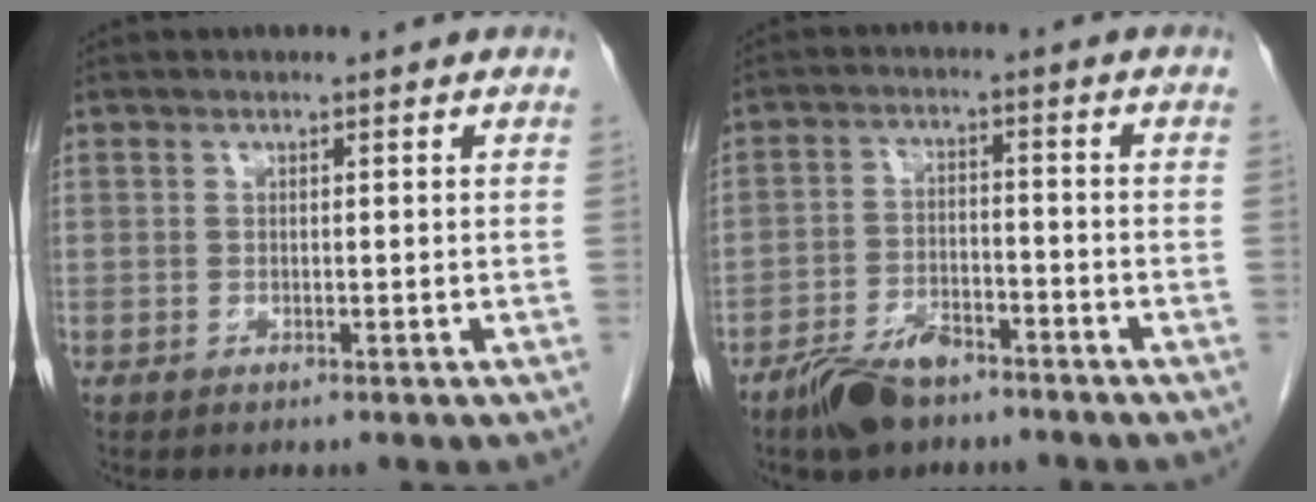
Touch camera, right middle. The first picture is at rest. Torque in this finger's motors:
{"motor_torque": [0.11, -0.07, 0.11, 0.02]}